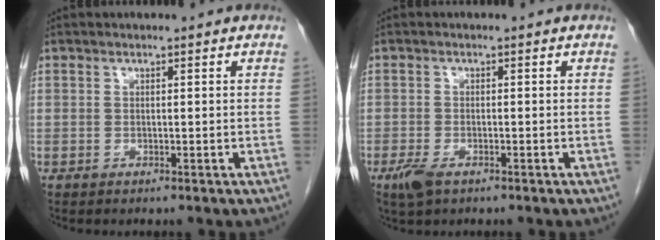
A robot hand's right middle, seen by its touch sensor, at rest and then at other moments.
{"total": 3.2, "force": [-1.9, 1.3, 2.2], "torque": [-0.050, -0.005, -0.030]}